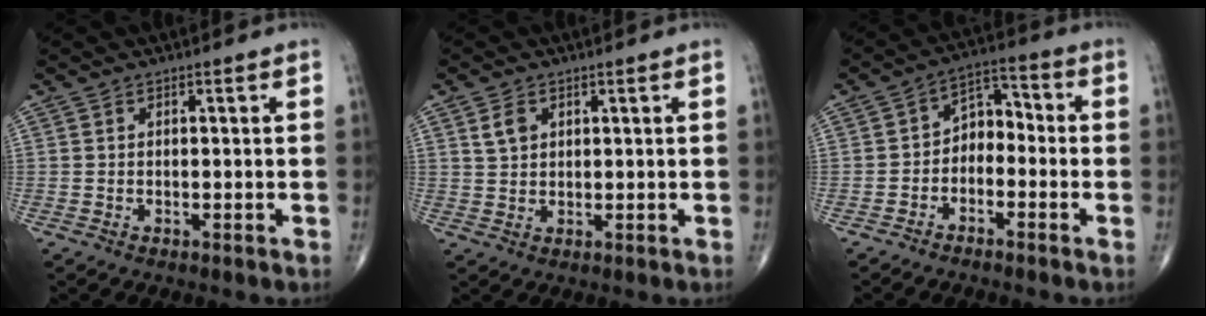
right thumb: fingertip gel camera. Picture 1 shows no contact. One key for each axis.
{"total": 3.2, "fx": 1.4, "fy": 2.2, "fz": 1.8, "tx": -0.026, "ty": -0.003, "tz": 0.031}
{"total": 6.4, "fx": -2.2, "fy": 4.5, "fz": 4.0, "tx": -0.040, "ty": 0.043, "tz": -0.052}